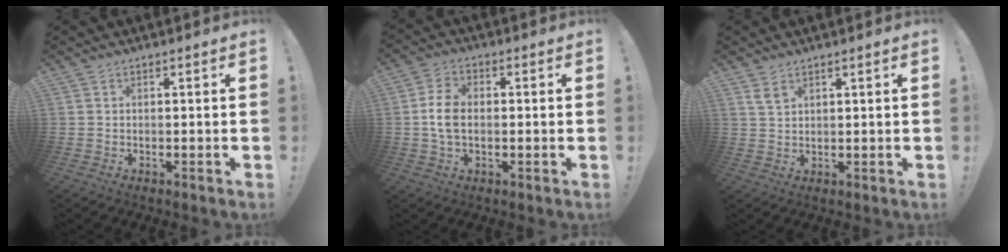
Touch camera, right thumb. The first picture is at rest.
{"total": 7.4, "force": [-0.5, 4.7, 5.6], "torque": [-0.109, 0.001, -0.011]}
{"total": 3.2, "force": [2.3, 1.6, 1.7], "torque": [-0.020, -0.013, 0.040]}